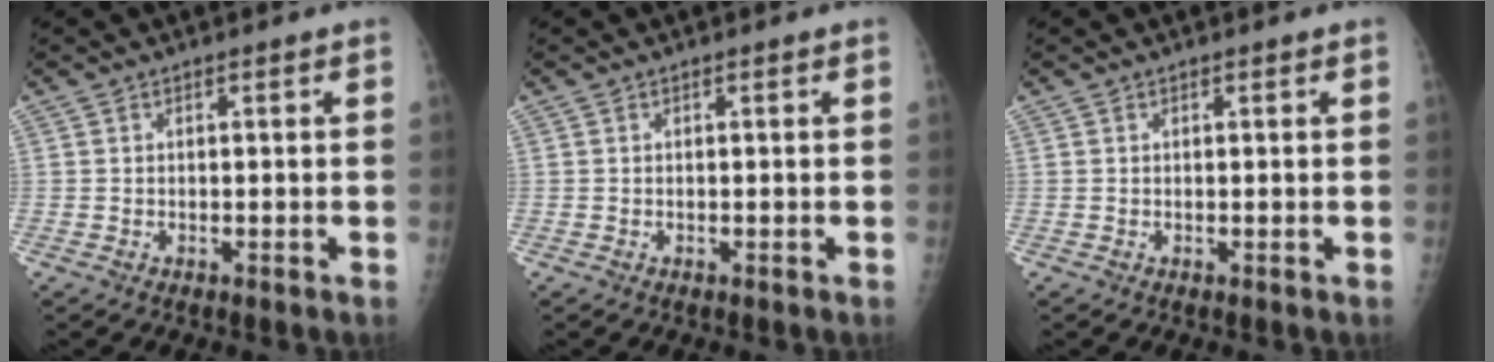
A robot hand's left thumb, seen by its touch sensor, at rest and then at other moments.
{"total": 0.0}
{"total": 0.0}